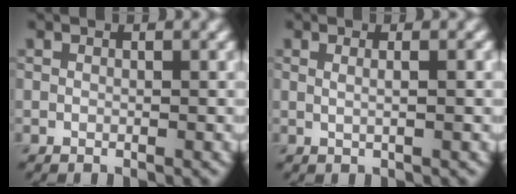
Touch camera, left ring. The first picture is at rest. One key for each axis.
{"total": 2.1, "fx": 0.5, "fy": 0.9, "fz": 1.8, "tx": -0.012, "ty": 0.000, "tz": -0.011}